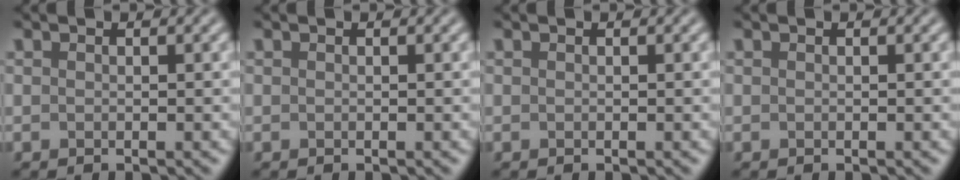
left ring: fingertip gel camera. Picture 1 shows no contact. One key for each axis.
{"total": 0.0}
{"total": 0.0}
{"total": 0.0}